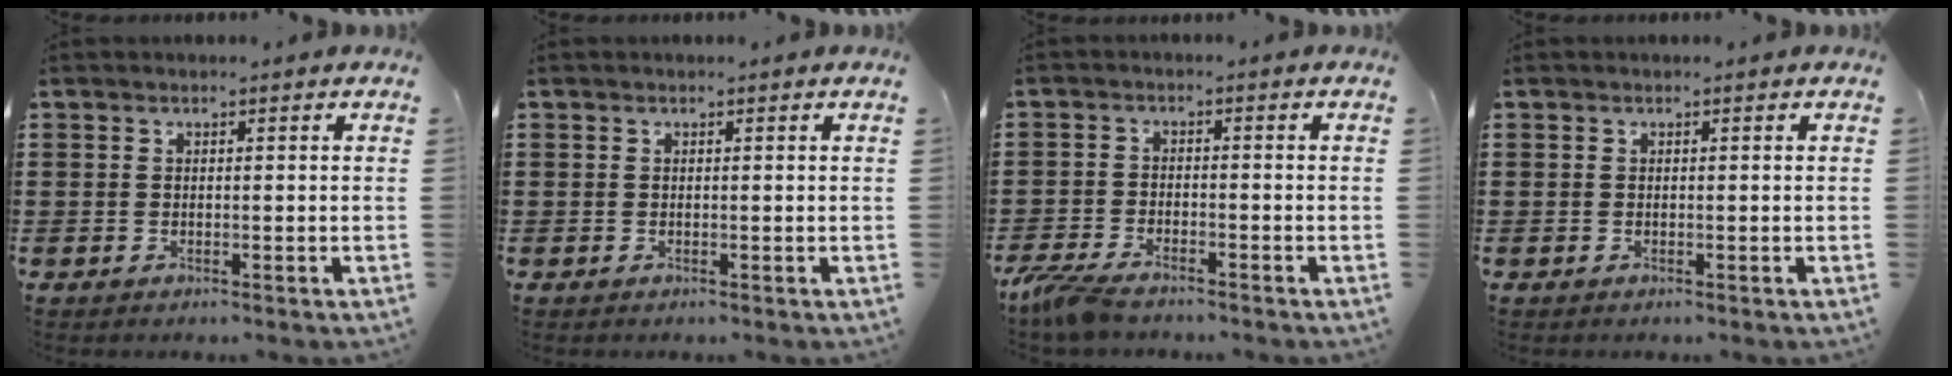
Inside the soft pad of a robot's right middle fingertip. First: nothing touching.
{"total": 0.0}
{"total": 4.1, "force": [-3.6, 0.8, 1.8], "torque": [-0.060, -0.009, -0.078]}
{"total": 0.0}